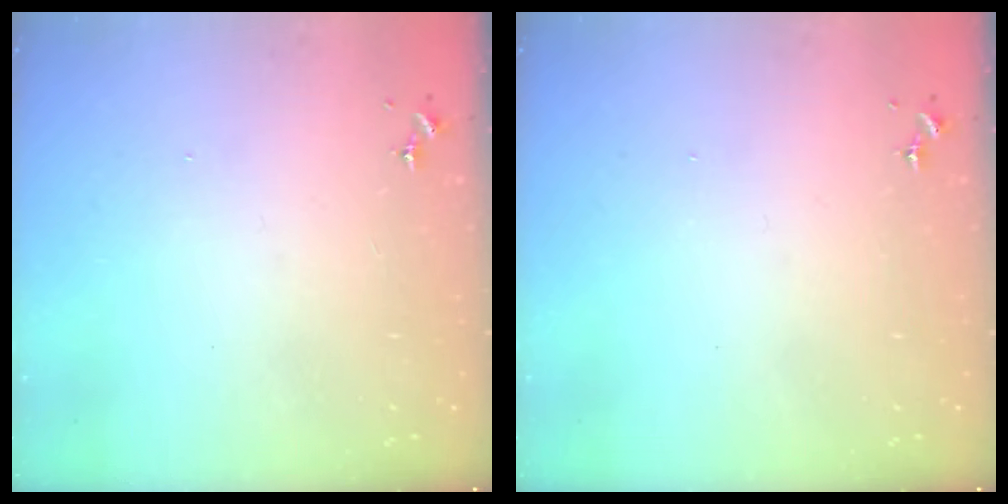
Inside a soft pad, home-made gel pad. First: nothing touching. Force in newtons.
{"total": 0.0}